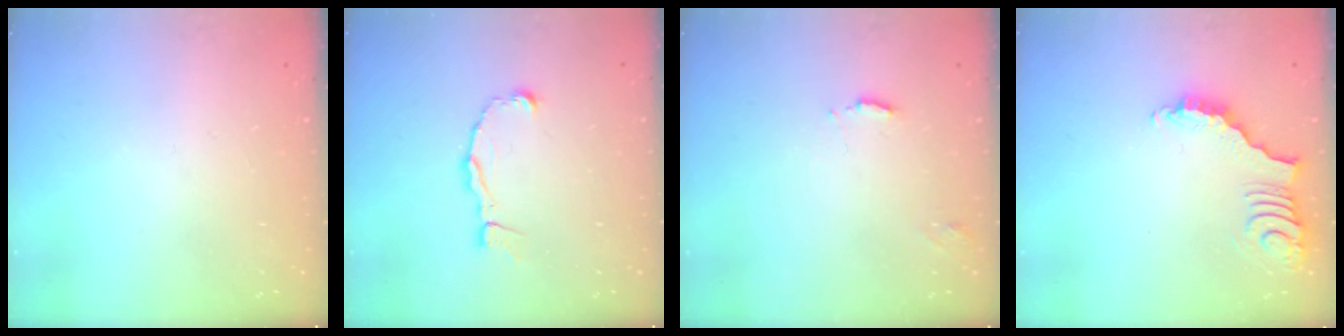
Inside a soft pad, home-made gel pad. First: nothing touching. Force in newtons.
{"total": 4.5, "press": 4.4, "slide": 0.6}
{"total": 5.1, "press": 5.1, "slide": 0.3}
{"total": 3.7, "press": 3.6, "slide": 0.7}